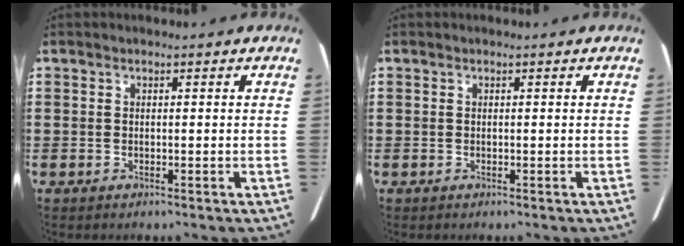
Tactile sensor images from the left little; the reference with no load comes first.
{"total": 0.0}